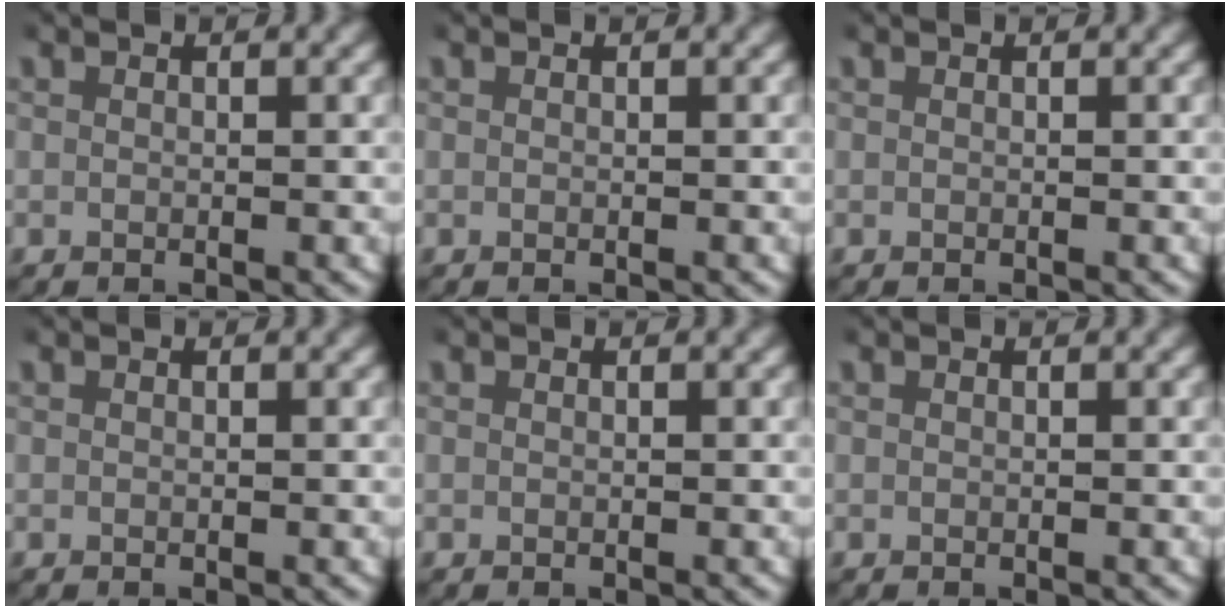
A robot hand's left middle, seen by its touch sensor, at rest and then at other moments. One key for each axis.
{"total": 0.0}
{"total": 0.0}
{"total": 0.0}
{"total": 0.0}
{"total": 0.0}